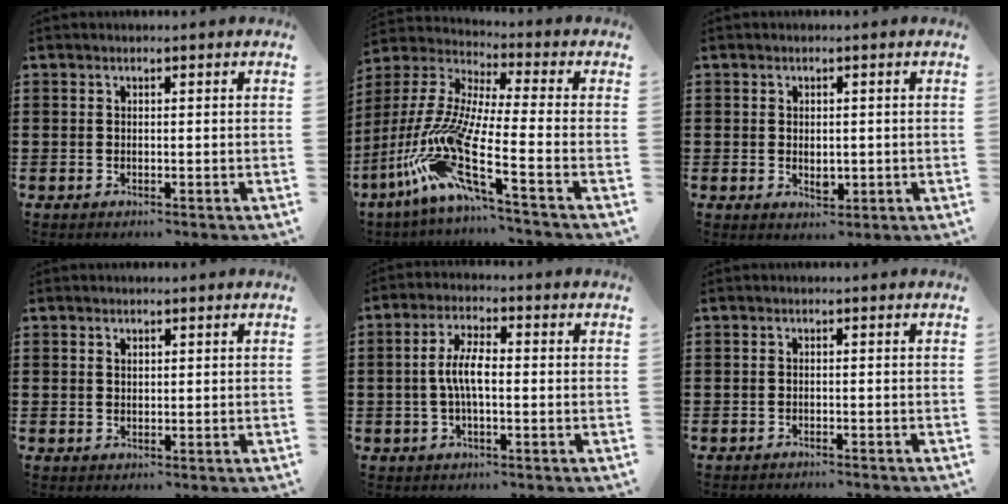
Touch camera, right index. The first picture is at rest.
{"total": 13.8, "force": [-7.7, 2.5, 11.3], "torque": [-0.273, -0.024, -0.158]}
{"total": 1.9, "force": [0.0, 1.3, 1.4], "torque": [-0.019, 0.002, -0.001]}
{"total": 0.9, "force": [0.6, 0.6, 0.4], "torque": [-0.009, 0.003, 0.012]}
{"total": 5.6, "force": [-0.4, 1.9, 5.2], "torque": [-0.114, -0.002, -0.015]}
{"total": 0.9, "force": [-0.9, -0.1, 0.1], "torque": [-0.004, 0.000, -0.018]}